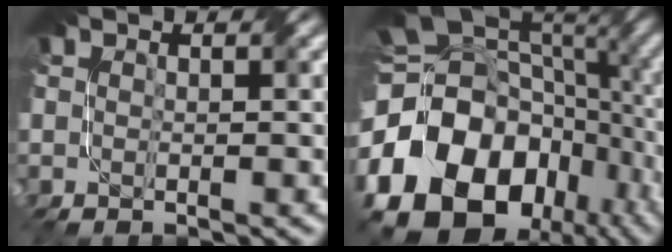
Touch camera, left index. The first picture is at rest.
{"total": 20.9, "force": [-6.9, 15.8, 11.9], "torque": [-0.234, -0.027, -0.098]}